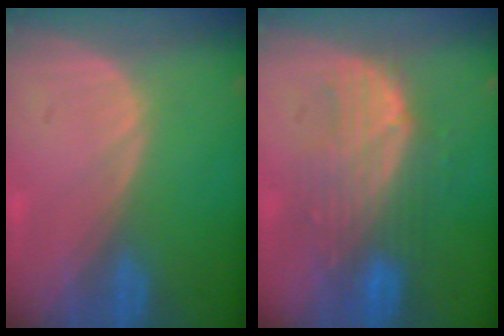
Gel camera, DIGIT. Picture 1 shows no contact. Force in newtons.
{"total": 7.8, "press": 7.7, "slide": 1.4}